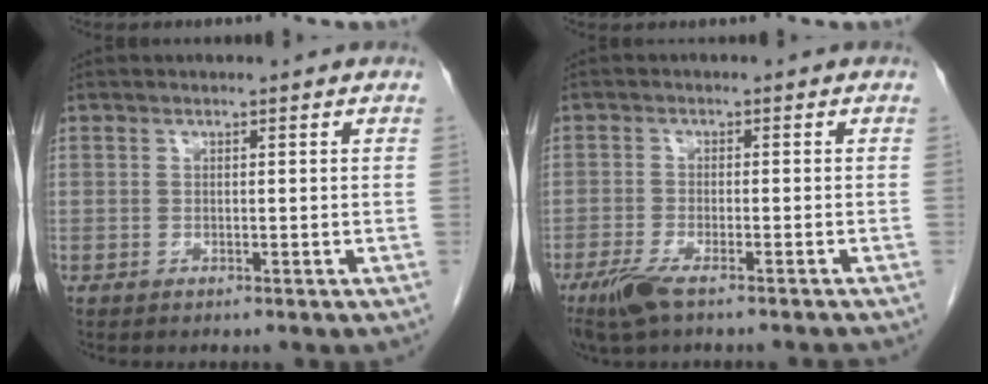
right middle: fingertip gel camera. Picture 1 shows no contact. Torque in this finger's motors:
{"motor_torque": [-0.04, -0.12, 0.08, 0.02]}